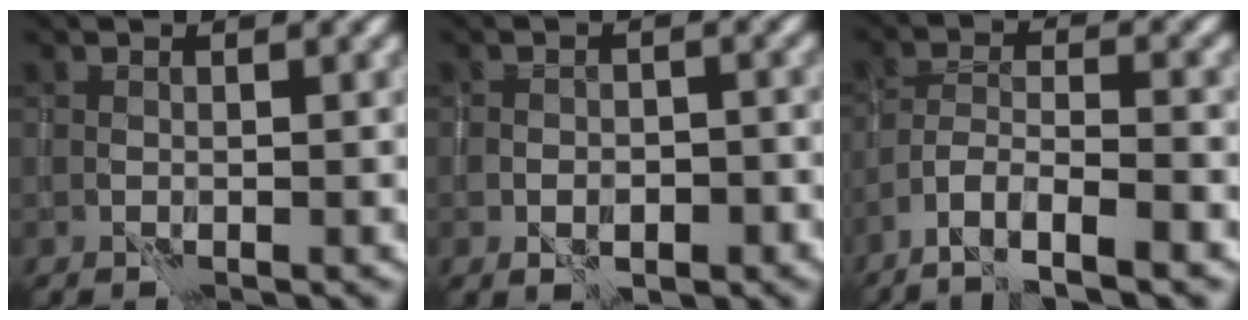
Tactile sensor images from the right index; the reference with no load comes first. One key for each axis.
{"total": 2.8, "fx": -1.3, "fy": 1.5, "fz": 1.9, "tx": -0.026, "ty": 0.008, "tz": -0.015}
{"total": 5.7, "fx": -4.1, "fy": 1.0, "fz": 3.8, "tx": -0.067, "ty": 0.003, "tz": -0.075}